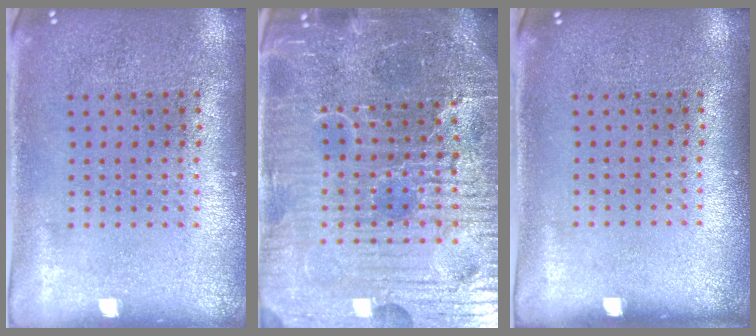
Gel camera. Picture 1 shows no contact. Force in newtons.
{"total": 6.8, "press": 6.2, "slide": 2.8}
{"total": 0.0}